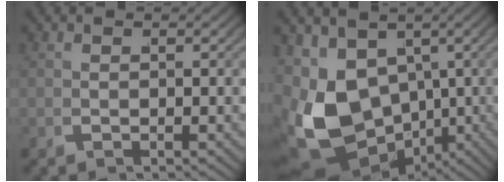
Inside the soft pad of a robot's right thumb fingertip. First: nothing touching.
{"total": 13.5, "force": [-2.7, 9.8, 8.8], "torque": [-0.209, -0.082, -0.009]}